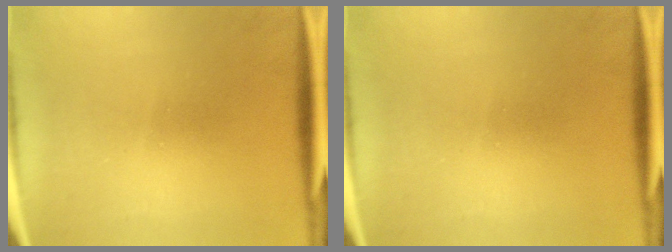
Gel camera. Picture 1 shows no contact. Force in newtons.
{"total": 0.0}